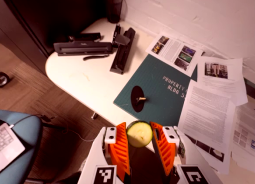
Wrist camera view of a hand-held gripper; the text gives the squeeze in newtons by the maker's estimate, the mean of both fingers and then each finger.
{"total": 10.7, "left": 10.5, "right": 10.9}